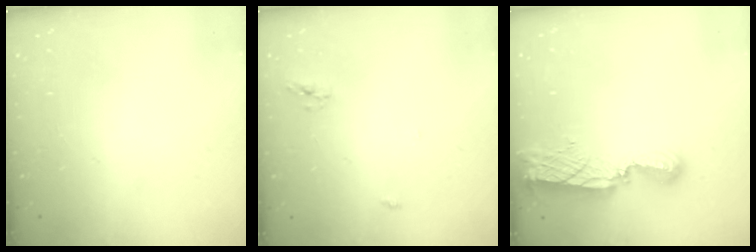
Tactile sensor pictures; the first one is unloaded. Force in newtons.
{"total": 3.3, "press": 3.3, "slide": 0.2}
{"total": 8.4, "press": 8.4, "slide": 0.8}